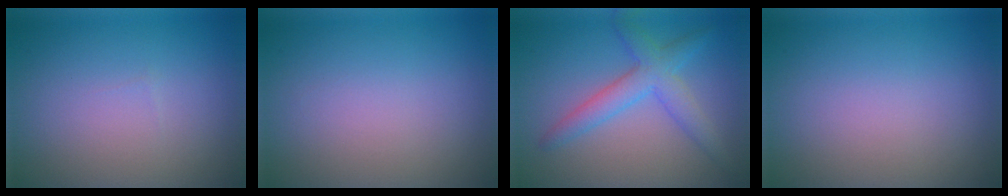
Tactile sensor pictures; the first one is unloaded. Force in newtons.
{"total": 0.0}
{"total": 3.9, "press": 3.9, "slide": 0.2}
{"total": 0.0}